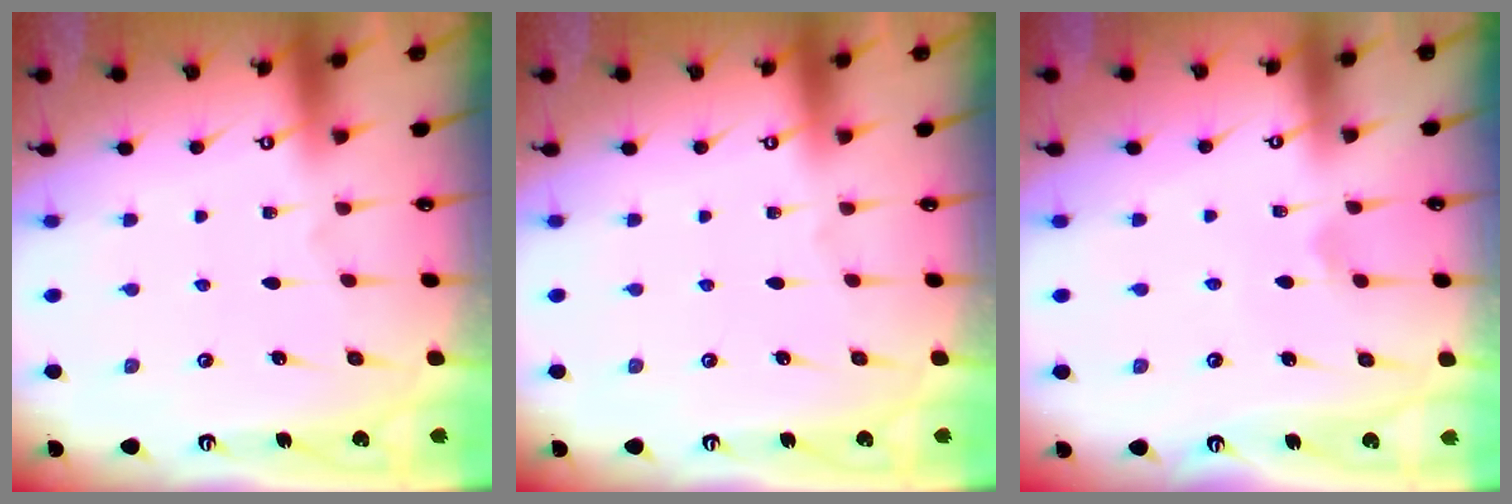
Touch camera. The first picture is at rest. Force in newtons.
{"total": 0.0}
{"total": 2.8, "press": 2.8, "slide": 0.6}